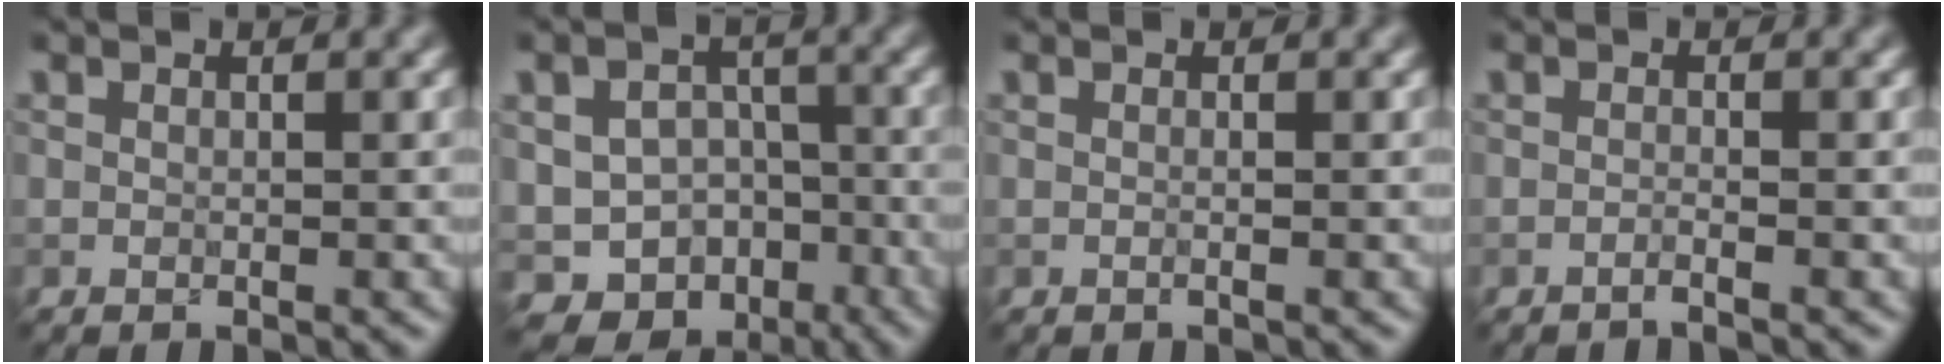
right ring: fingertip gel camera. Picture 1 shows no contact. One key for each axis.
{"total": 8.8, "fx": -4.3, "fy": 6.9, "fz": 3.2, "tx": -0.029, "ty": -0.014, "tz": -0.059}
{"total": 0.9, "fx": 0.1, "fy": 0.4, "fz": 0.8, "tx": 0.002, "ty": -0.013, "tz": -0.011}
{"total": 0.9, "fx": -0.7, "fy": 0.1, "fz": 0.7, "tx": -0.006, "ty": -0.001, "tz": -0.020}